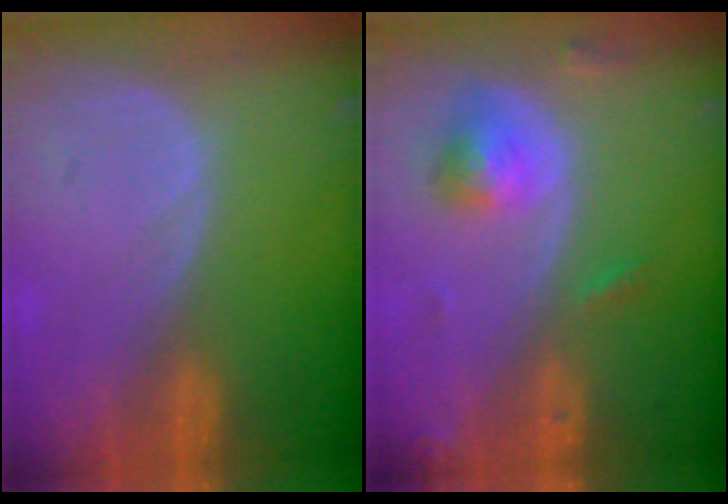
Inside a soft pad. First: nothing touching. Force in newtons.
{"total": 4.6, "press": 4.6, "slide": 0.3}